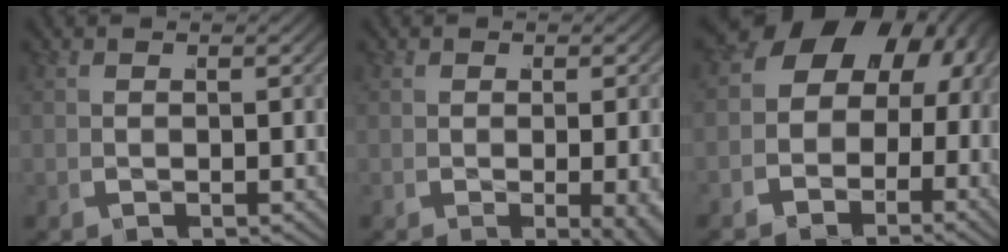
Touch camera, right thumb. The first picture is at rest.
{"total": 2.4, "force": [-0.6, 0.3, 2.3], "torque": [-0.032, -0.012, -0.002]}
{"total": 12.7, "force": [1.2, 10.3, 7.3], "torque": [-0.130, 0.015, -0.006]}